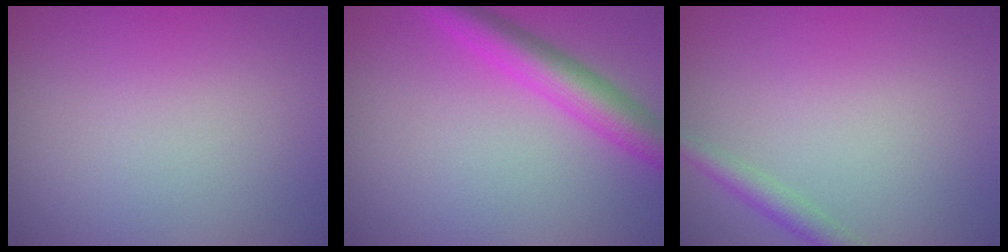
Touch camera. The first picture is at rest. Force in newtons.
{"total": 4.9, "press": 4.9, "slide": 0.2}
{"total": 1.8, "press": 1.8, "slide": 0.1}